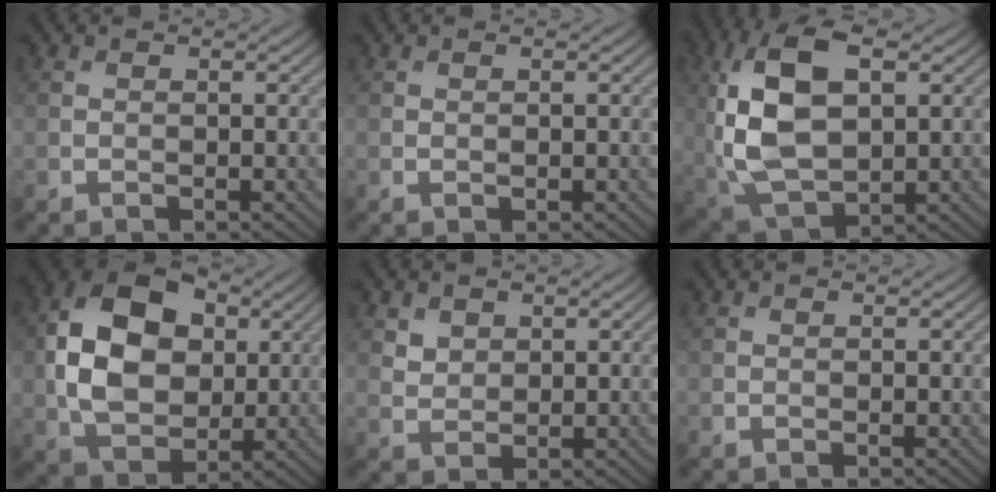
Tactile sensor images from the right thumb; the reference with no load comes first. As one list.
[{"total": 0.0}, {"total": 13.8, "force": [2.0, 7.6, 11.4], "torque": [-0.266, 0.003, 0.043]}, {"total": 13.0, "force": [2.0, 9.3, 9.0], "torque": [-0.196, 0.010, 0.036]}, {"total": 2.3, "force": [1.4, 1.6, 0.8], "torque": [-0.022, -0.005, 0.030]}, {"total": 0.0}]